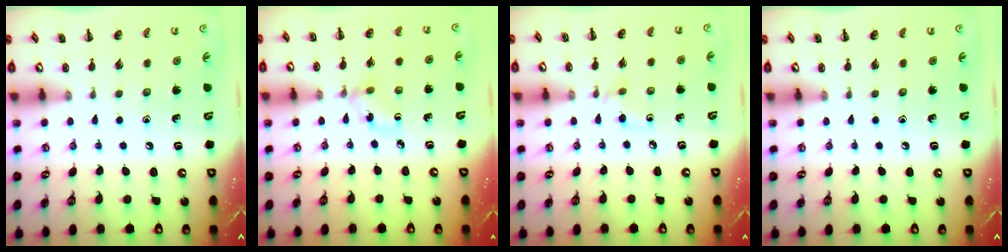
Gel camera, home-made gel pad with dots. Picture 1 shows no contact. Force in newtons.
{"total": 2.9, "press": 2.8, "slide": 0.9}
{"total": 4.2, "press": 3.8, "slide": 1.8}
{"total": 0.0}